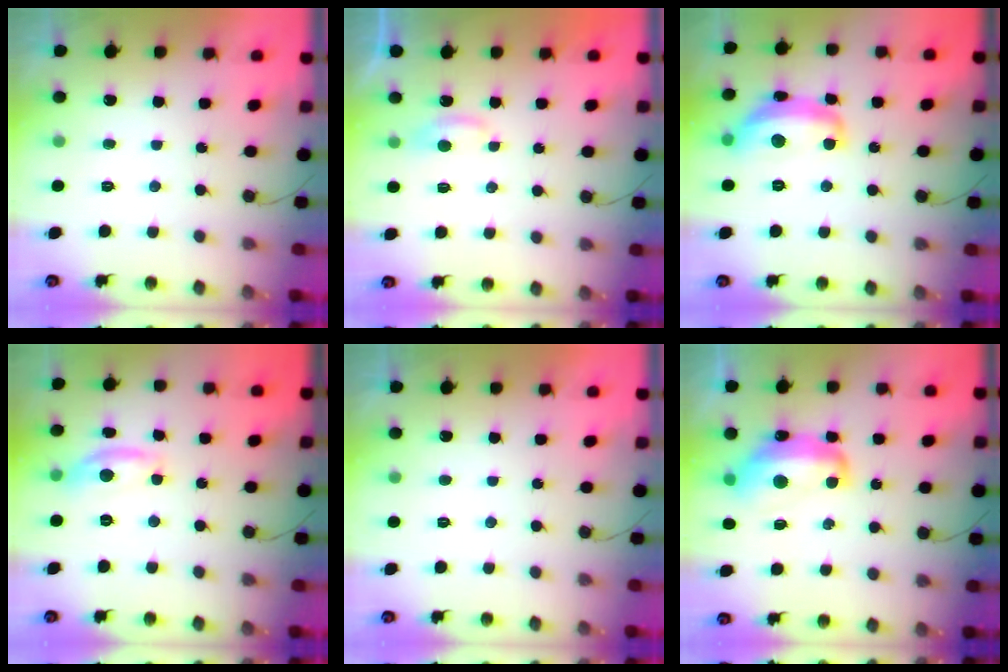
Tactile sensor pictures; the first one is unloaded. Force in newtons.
{"total": 3.8, "press": 3.8, "slide": 0.3}
{"total": 14.1, "press": 14.1, "slide": 0.9}
{"total": 9.2, "press": 9.2, "slide": 0.5}
{"total": 0.0}
{"total": 13.1, "press": 13.1, "slide": 1.3}